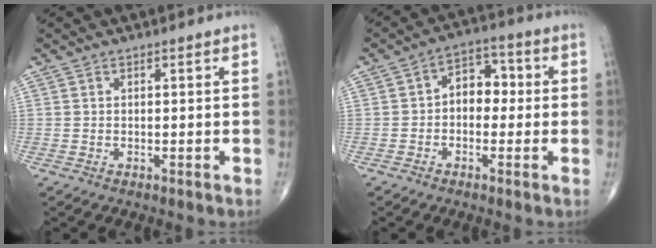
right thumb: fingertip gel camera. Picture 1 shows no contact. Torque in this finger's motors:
{"motor_torque": [-0.02, 0.32, 0.19, 0.07, 0.03]}